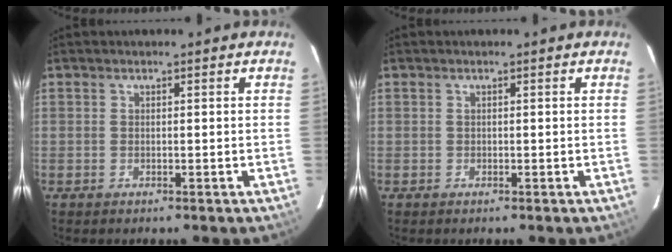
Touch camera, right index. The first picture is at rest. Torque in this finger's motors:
{"motor_torque": [-0.19, 0.00, -0.06, 0.00]}